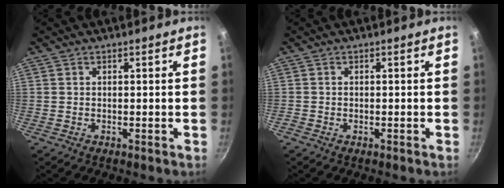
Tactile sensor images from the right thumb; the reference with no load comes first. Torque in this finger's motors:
{"motor_torque": [-0.62, -0.04, -0.21, -0.19, 0.05]}